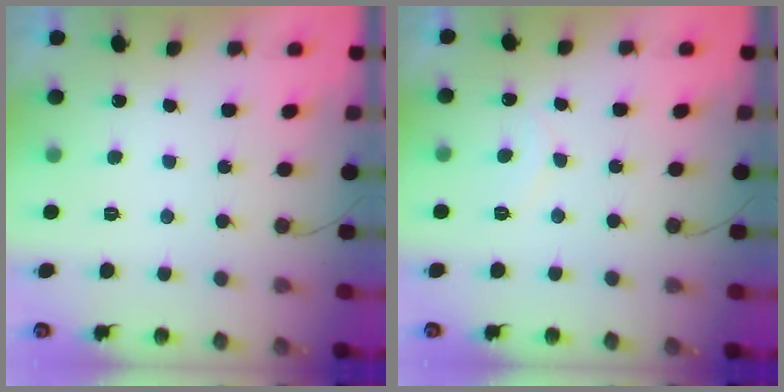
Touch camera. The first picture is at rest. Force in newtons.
{"total": 5.3, "press": 5.3, "slide": 0.4}